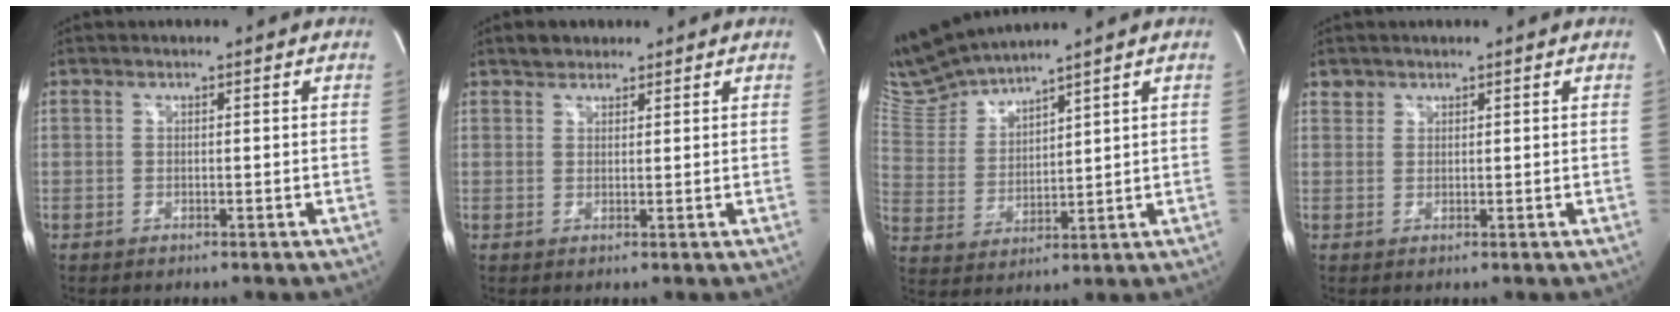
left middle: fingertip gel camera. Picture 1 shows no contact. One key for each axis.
{"total": 2.4, "fx": 1.9, "fy": 1.4, "fz": 0.4, "tx": -0.009, "ty": 0.008, "tz": 0.029}
{"total": 8.2, "fx": 8.1, "fy": -1.0, "fz": 1.0, "tx": -0.047, "ty": 0.003, "tz": 0.185}
{"total": 1.8, "fx": 1.4, "fy": 1.1, "fz": -0.3, "tx": 0.011, "ty": 0.006, "tz": 0.023}